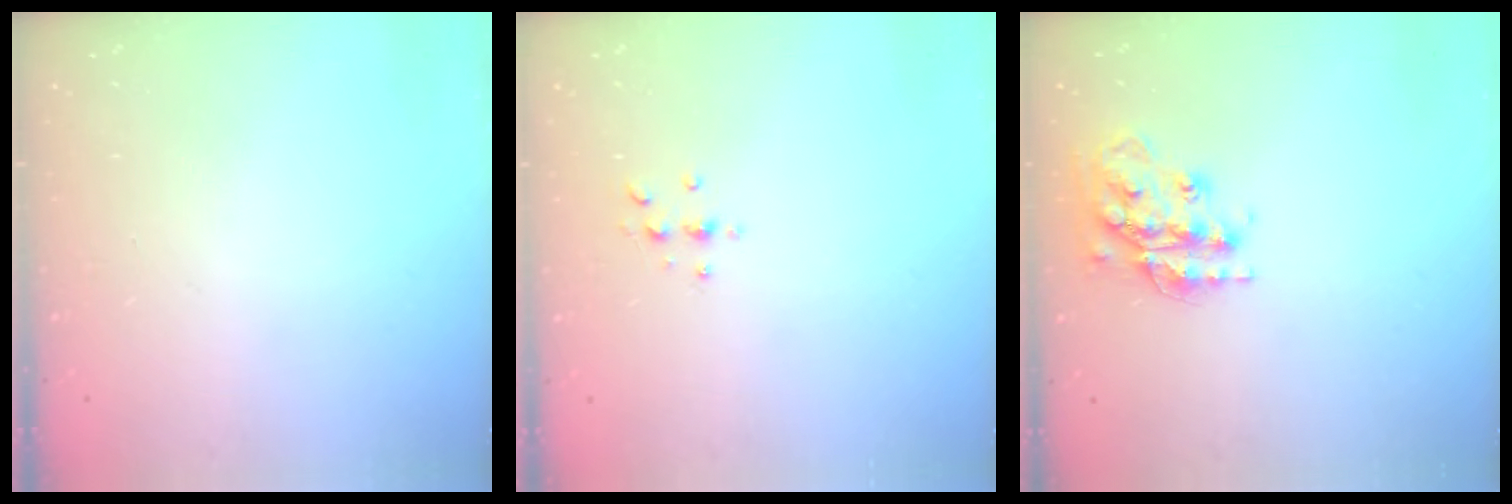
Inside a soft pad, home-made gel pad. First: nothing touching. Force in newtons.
{"total": 3.1, "press": 3.1, "slide": 0.5}
{"total": 17.1, "press": 17.1, "slide": 1.4}